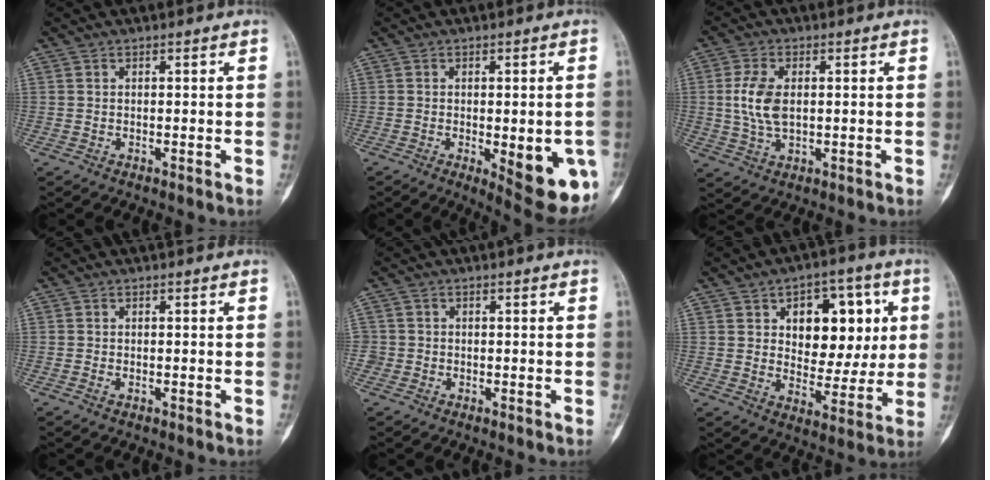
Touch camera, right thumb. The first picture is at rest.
{"total": 12.8, "force": [-3.5, 4.3, 11.6], "torque": [-0.125, -0.012, -0.030]}
{"total": 7.2, "force": [0.7, 4.1, 5.9], "torque": [-0.127, -0.001, 0.015]}
{"total": 0.7, "force": [-0.3, 0.4, 0.5], "torque": [-0.010, 0.002, -0.007]}
{"total": 1.8, "force": [-0.6, 1.7, 0.0], "torque": [0.009, 0.009, -0.019]}
{"total": 15.3, "force": [4.0, 9.7, 11.1], "torque": [-0.093, 0.000, 0.064]}